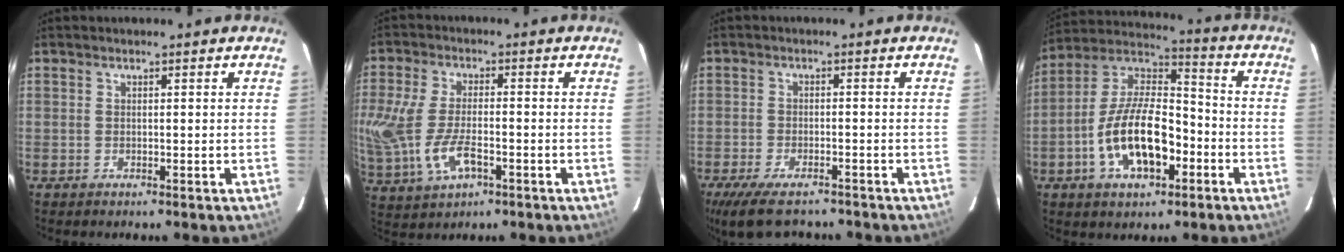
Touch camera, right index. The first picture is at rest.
{"total": 14.6, "force": [-3.2, 7.0, 12.5], "torque": [-0.278, -0.018, -0.052]}
{"total": 11.1, "force": [-8.8, 3.9, 5.6], "torque": [-0.132, -0.031, -0.149]}
{"total": 16.5, "force": [-5.7, 7.6, 13.4], "torque": [-0.264, 0.011, -0.099]}